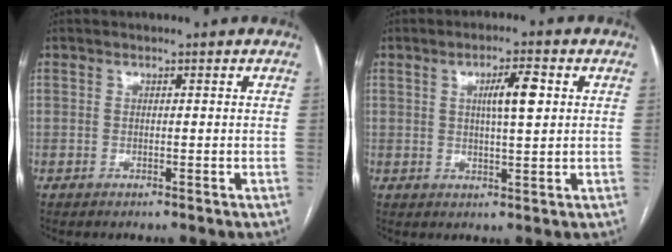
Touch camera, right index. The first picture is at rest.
{"total": 4.8, "force": [0.9, 0.5, 4.7], "torque": [-0.081, 0.006, 0.014]}